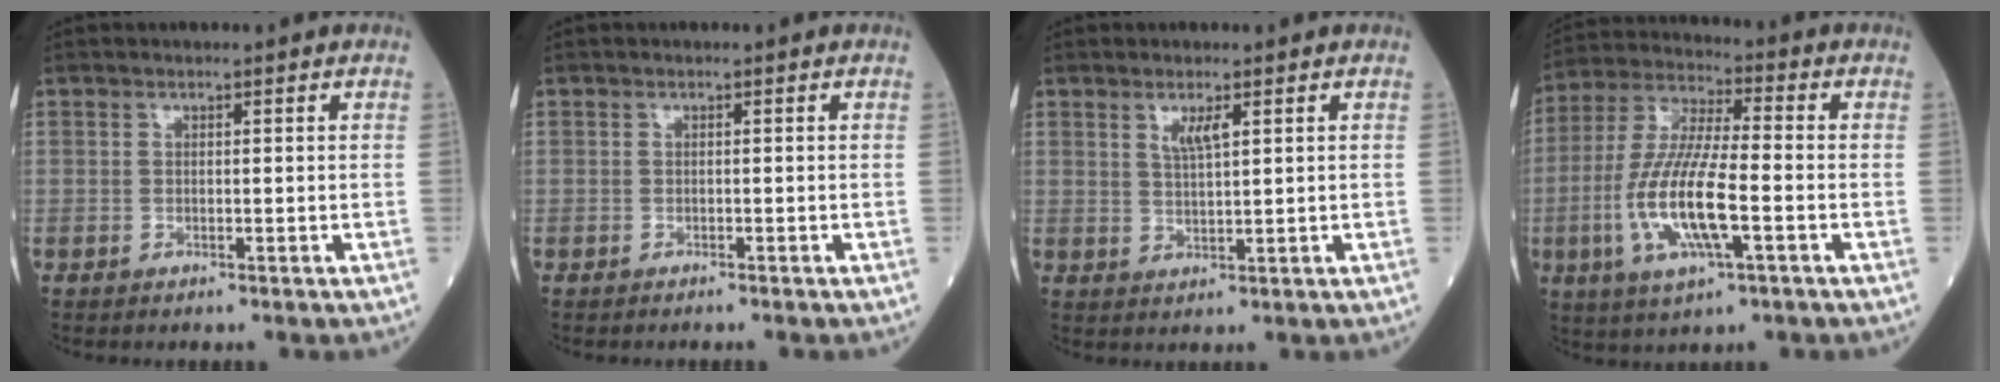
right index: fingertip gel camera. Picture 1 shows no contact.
{"total": 0.6, "force": [-0.6, 0.0, 0.1], "torque": [-0.006, -0.001, -0.012]}
{"total": 2.7, "force": [1.3, 0.3, 2.3], "torque": [-0.050, -0.001, 0.028]}
{"total": 14.0, "force": [-3.7, 2.7, 13.2], "torque": [-0.281, -0.009, -0.068]}